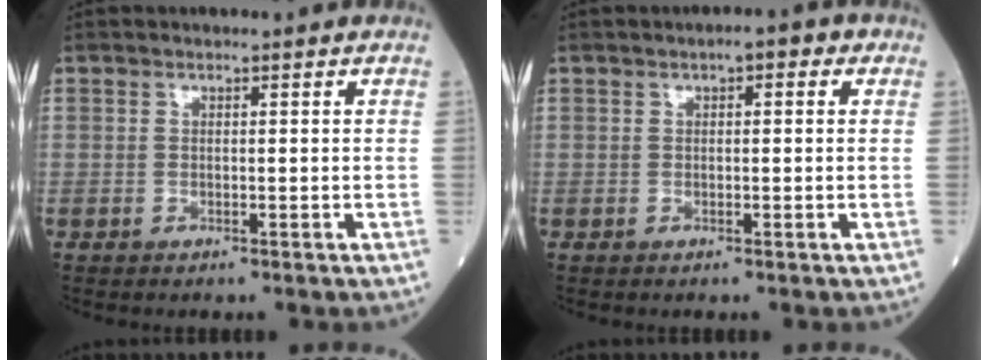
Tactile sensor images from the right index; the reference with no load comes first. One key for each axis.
{"total": 2.5, "fx": 1.1, "fy": 1.1, "fz": 2.0, "tx": -0.025, "ty": 0.017, "tz": 0.011}